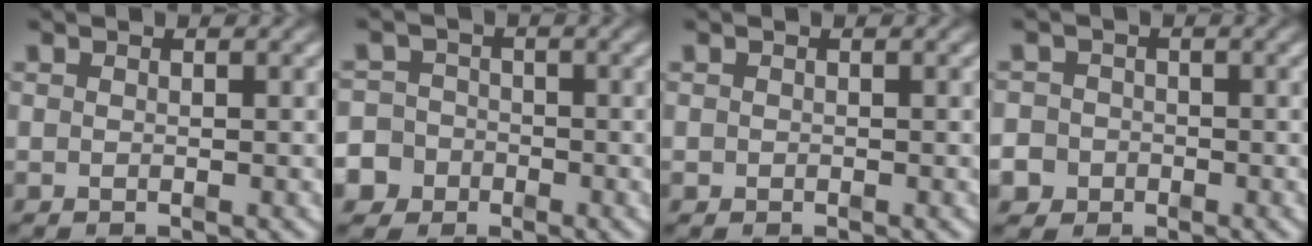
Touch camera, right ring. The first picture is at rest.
{"total": 6.4, "force": [-2.9, 5.6, 1.0], "torque": [-0.024, -0.024, -0.054]}
{"total": 0.0}
{"total": 4.7, "force": [-1.9, 4.2, 0.6], "torque": [-0.023, -0.021, -0.032]}